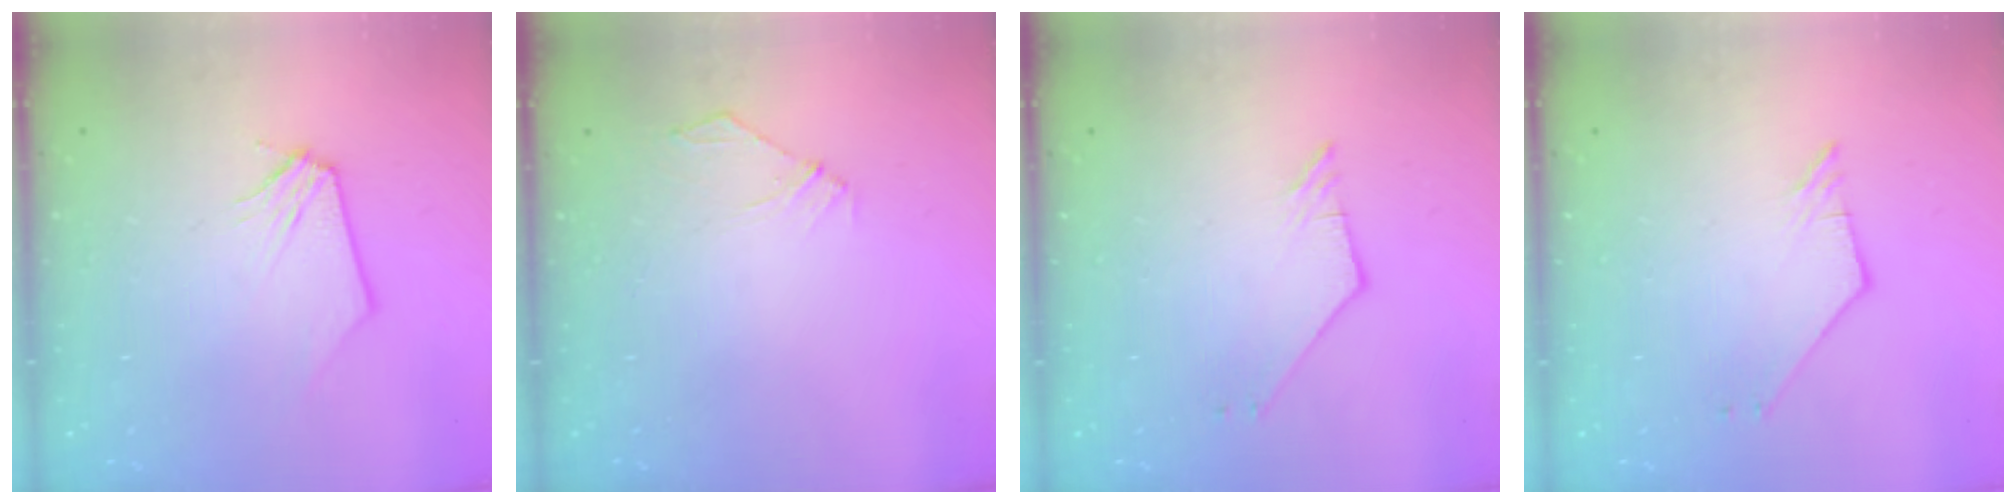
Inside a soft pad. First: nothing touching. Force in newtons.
{"total": 5.5, "press": 5.5, "slide": 0.8}
{"total": 2.5, "press": 2.5, "slide": 0.1}
{"total": 2.5, "press": 2.5, "slide": 0.1}